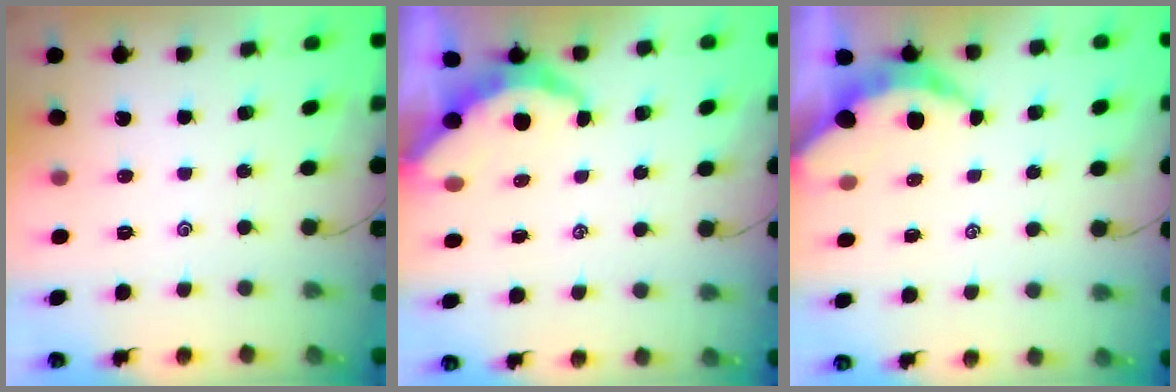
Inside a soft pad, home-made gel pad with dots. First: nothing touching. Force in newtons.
{"total": 5.0, "press": 5.0, "slide": 0.5}
{"total": 3.6, "press": 3.6, "slide": 0.4}